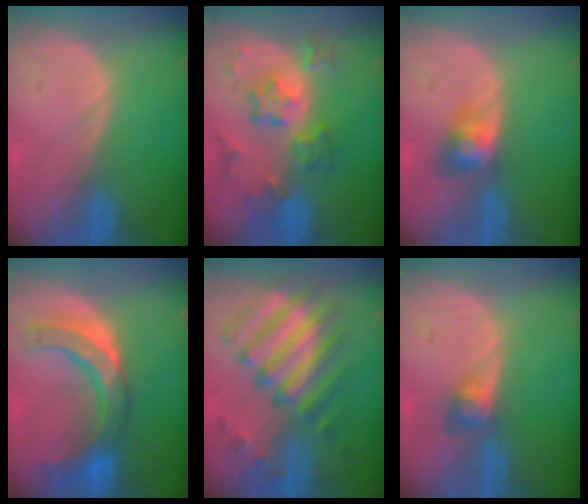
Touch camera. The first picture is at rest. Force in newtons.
{"total": 8.2, "press": 7.2, "slide": 4.0}
{"total": 3.7, "press": 3.7, "slide": 0.2}
{"total": 9.0, "press": 8.8, "slide": 1.8}
{"total": 10.6, "press": 10.2, "slide": 3.1}
{"total": 3.0, "press": 2.6, "slide": 1.4}